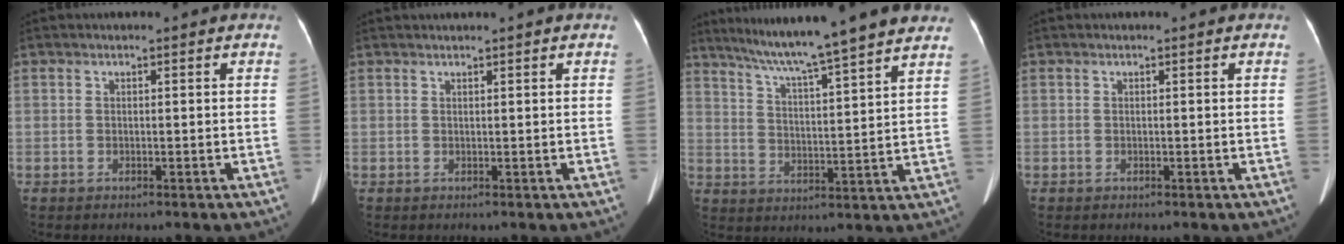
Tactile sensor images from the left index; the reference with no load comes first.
{"total": 0.8, "force": [0.7, -0.3, 0.2], "torque": [-0.011, 0.011, 0.021]}
{"total": 17.1, "force": [14.6, -1.0, 8.8], "torque": [-0.146, 0.008, 0.205]}
{"total": 0.0}